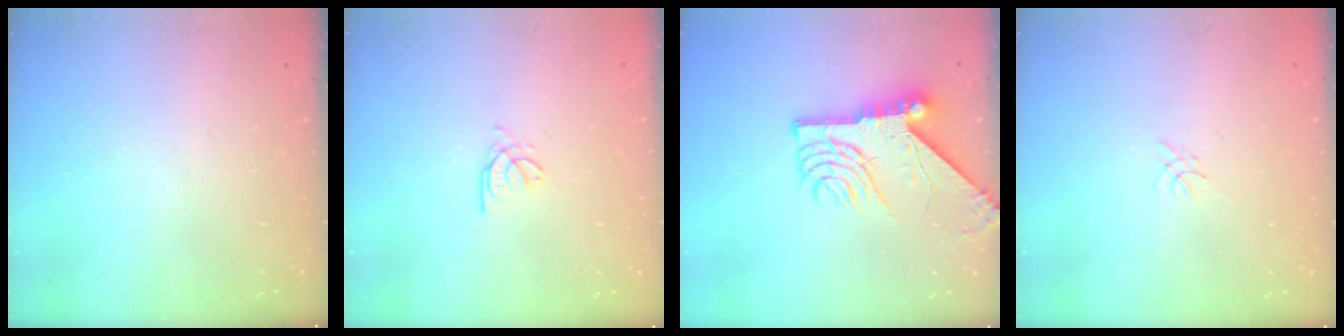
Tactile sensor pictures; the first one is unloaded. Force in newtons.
{"total": 2.6, "press": 2.6, "slide": 0.3}
{"total": 13.8, "press": 13.8, "slide": 1.2}
{"total": 0.0}